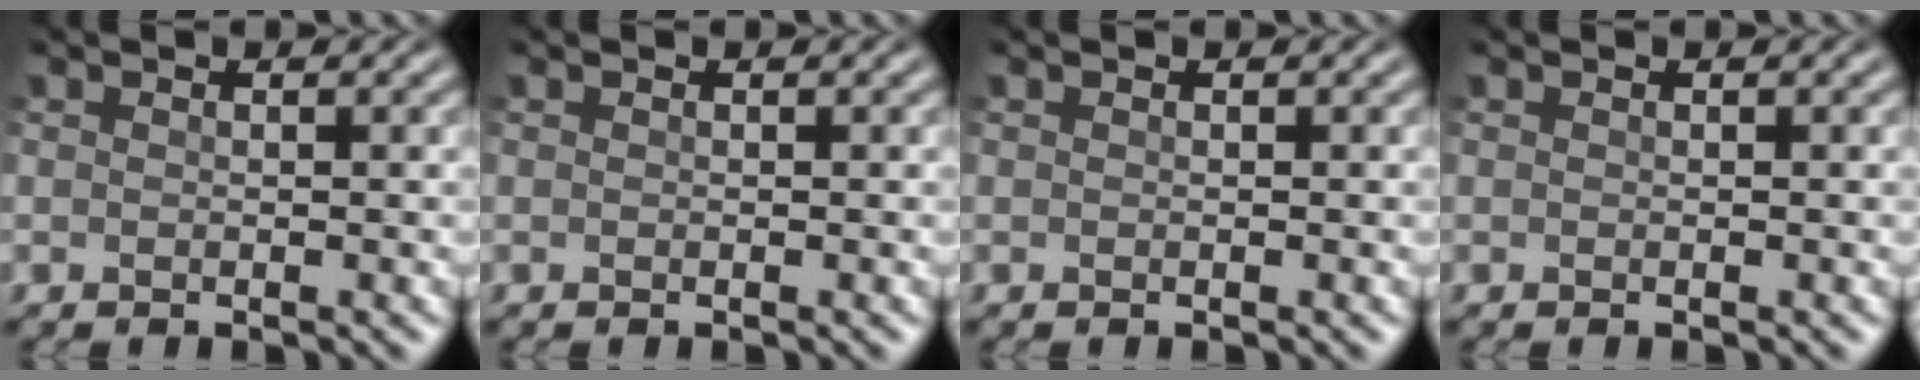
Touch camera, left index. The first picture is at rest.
{"total": 0.0}
{"total": 0.0}
{"total": 0.0}